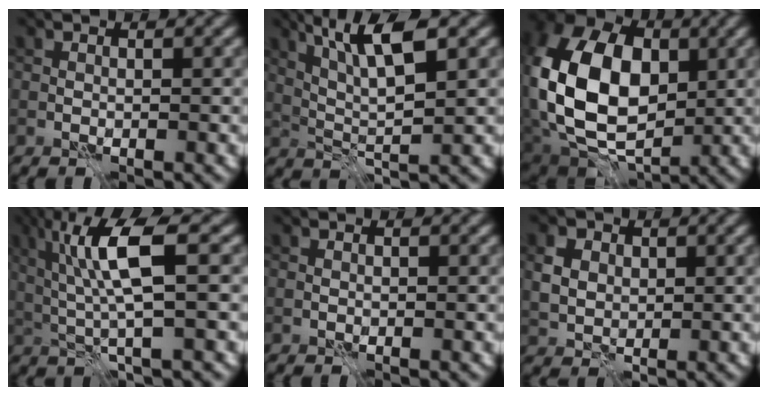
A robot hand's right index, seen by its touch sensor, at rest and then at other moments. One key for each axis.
{"total": 6.4, "fx": 2.8, "fy": 1.4, "fz": 5.6, "tx": -0.110, "ty": 0.006, "tz": 0.054}
{"total": 15.0, "fx": 0.8, "fy": 10.4, "fz": 10.8, "tx": -0.226, "ty": 0.012, "tz": -0.001}
{"total": 6.9, "fx": 1.6, "fy": 1.2, "fz": 6.6, "tx": -0.136, "ty": 0.004, "tz": 0.032}
{"total": 0.0}
{"total": 3.6, "fx": 1.1, "fy": 2.9, "fz": 1.9, "tx": -0.048, "ty": 0.006, "tz": 0.023}